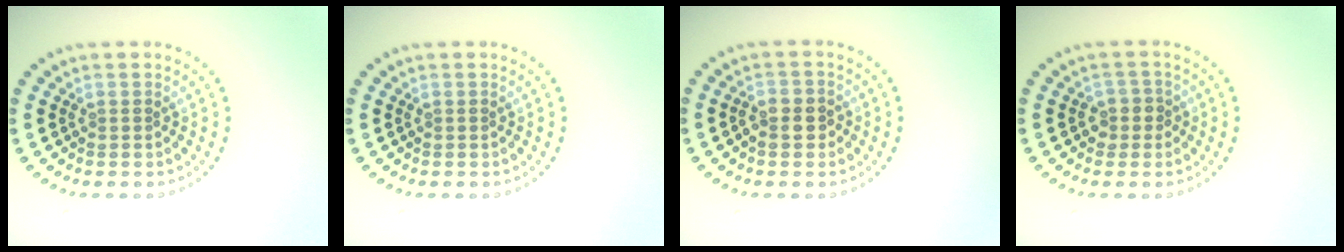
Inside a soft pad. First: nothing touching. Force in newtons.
{"total": 0.0}
{"total": 1.9, "press": 1.9, "slide": 0.5}
{"total": 1.7, "press": 1.4, "slide": 0.9}